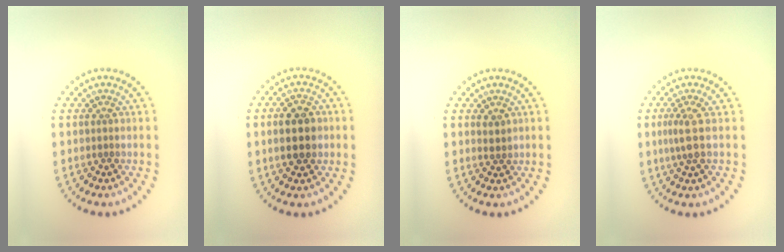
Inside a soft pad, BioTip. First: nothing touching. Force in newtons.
{"total": 4.4, "press": 4.4, "slide": 0.2}
{"total": 1.0, "press": 0.8, "slide": 0.5}
{"total": 1.8, "press": 1.5, "slide": 1.0}